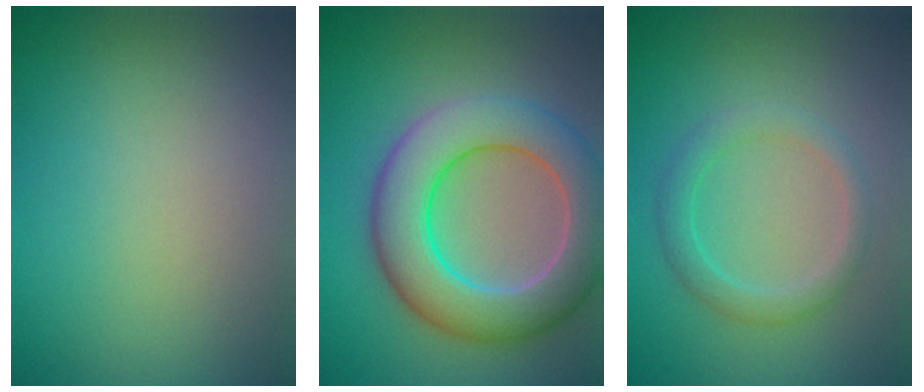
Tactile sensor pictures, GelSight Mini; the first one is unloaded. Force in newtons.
{"total": 9.1, "press": 9.1, "slide": 0.5}
{"total": 2.4, "press": 2.4, "slide": 0.1}